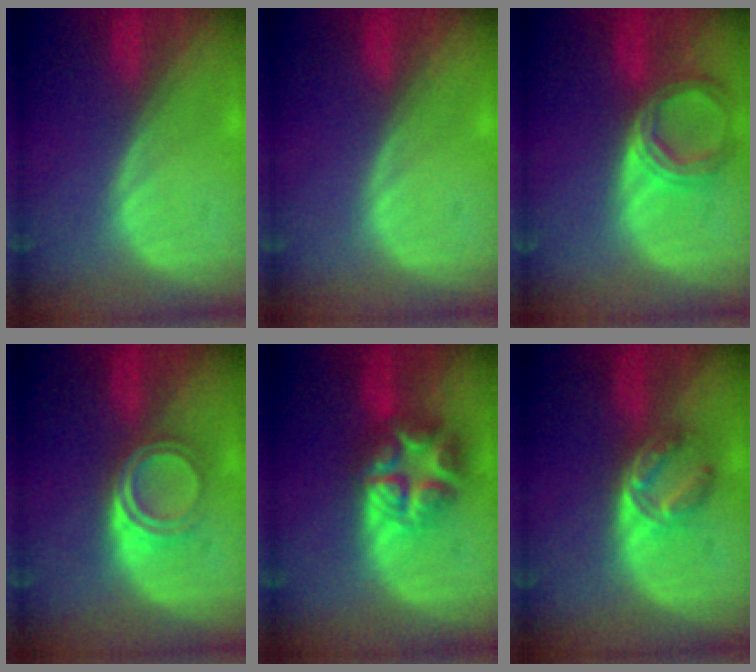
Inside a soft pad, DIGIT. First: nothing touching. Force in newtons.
{"total": 0.0}
{"total": 6.9, "press": 6.4, "slide": 2.7}
{"total": 5.1, "press": 4.3, "slide": 2.7}
{"total": 8.0, "press": 8.0, "slide": 0.5}
{"total": 5.7, "press": 5.4, "slide": 1.6}